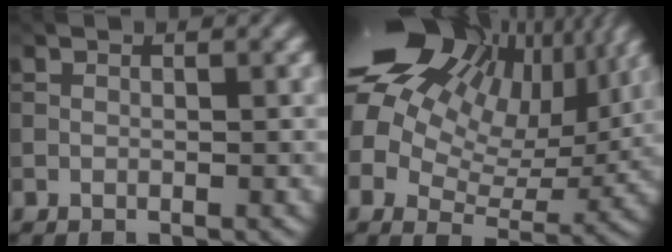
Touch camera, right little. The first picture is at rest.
{"total": 20.2, "force": [9.5, 13.0, 12.2], "torque": [-0.266, 0.050, 0.167]}